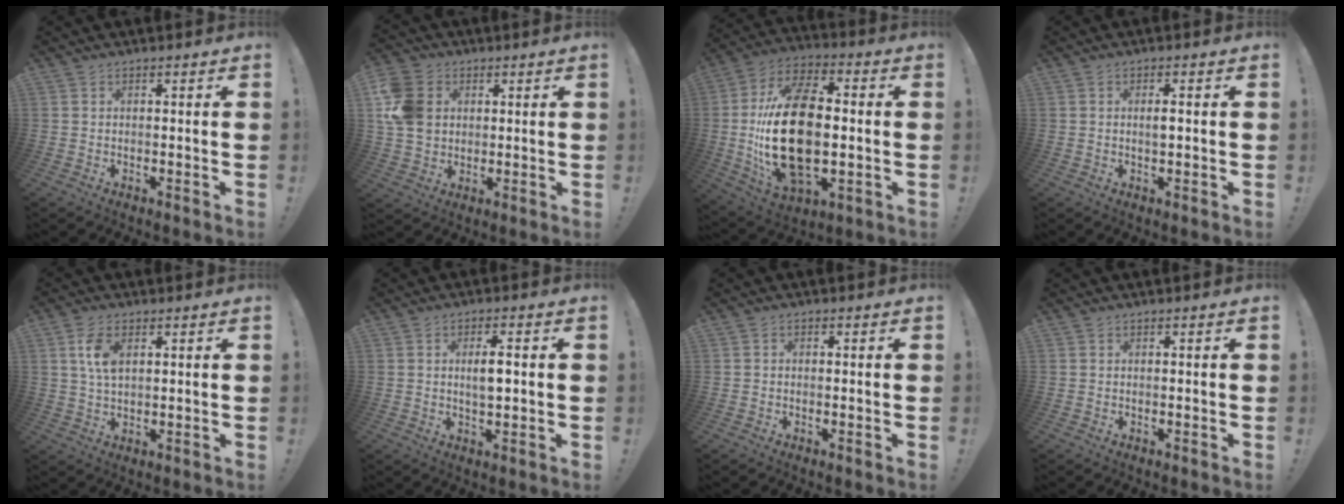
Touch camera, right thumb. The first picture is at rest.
{"total": 12.5, "force": [2.6, 10.2, 6.7], "torque": [-0.141, 0.001, 0.056]}
{"total": 26.2, "force": [-0.8, 15.1, 21.4], "torque": [-0.412, 0.004, -0.007]}
{"total": 1.9, "force": [0.2, 0.5, 1.8], "torque": [-0.020, -0.005, 0.000]}
{"total": 6.5, "force": [2.2, 3.4, 5.2], "torque": [-0.096, -0.002, 0.036]}
{"total": 4.7, "force": [0.6, 1.7, 4.3], "torque": [-0.058, -0.002, 0.004]}
{"total": 0.8, "force": [-0.5, 0.5, 0.3], "torque": [-0.006, 0.004, -0.008]}
{"total": 0.0}